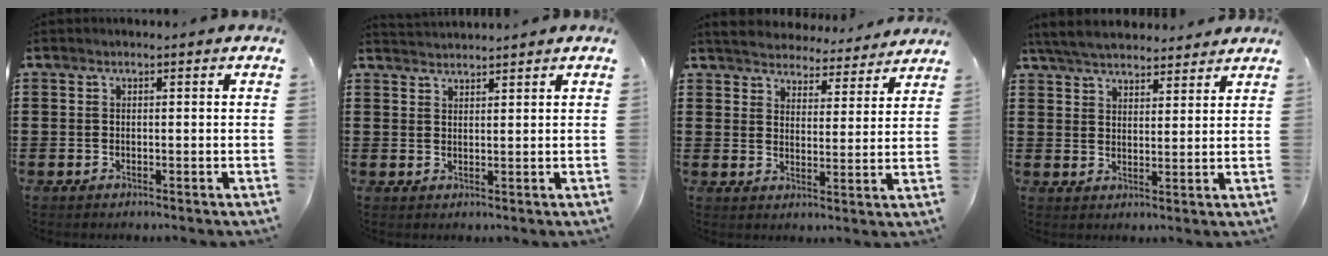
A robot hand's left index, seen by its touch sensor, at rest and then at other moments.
{"total": 1.9, "force": [1.9, -0.2, -0.1], "torque": [-0.003, -0.001, 0.037]}
{"total": 4.7, "force": [4.7, 0.3, 0.0], "torque": [-0.027, -0.035, 0.081]}
{"total": 5.4, "force": [5.1, 1.1, 1.4], "torque": [-0.044, -0.013, 0.095]}